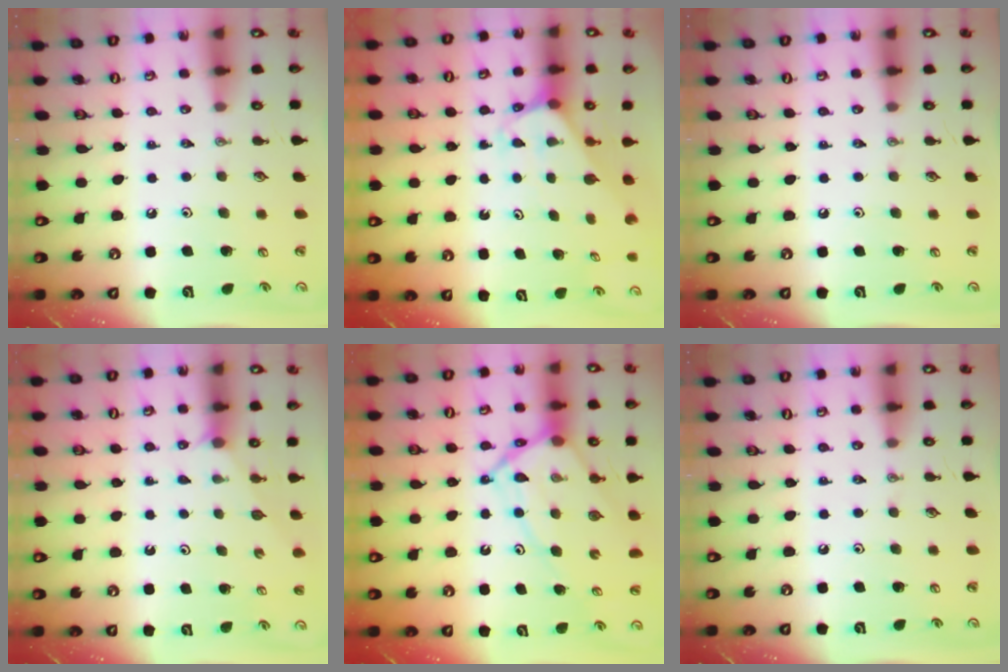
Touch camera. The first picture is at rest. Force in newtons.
{"total": 2.4, "press": 2.4, "slide": 0.2}
{"total": 0.0}
{"total": 1.5, "press": 1.5, "slide": 0.2}
{"total": 13.4, "press": 13.4, "slide": 1.3}
{"total": 0.0}